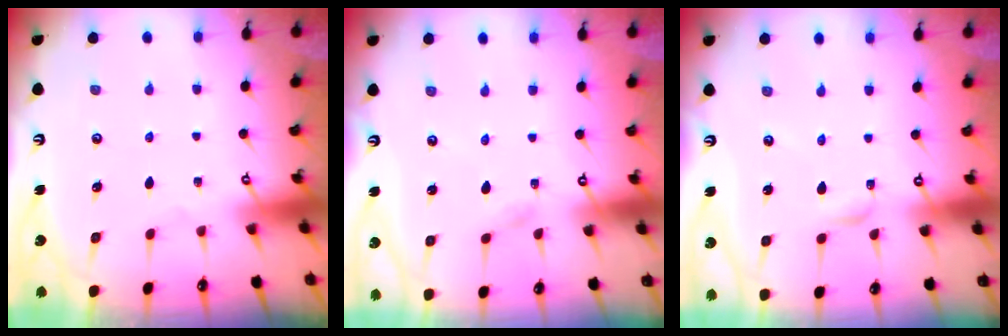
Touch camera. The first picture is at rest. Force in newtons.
{"total": 1.4, "press": 1.4, "slide": 0.1}
{"total": 2.0, "press": 2.0, "slide": 0.2}